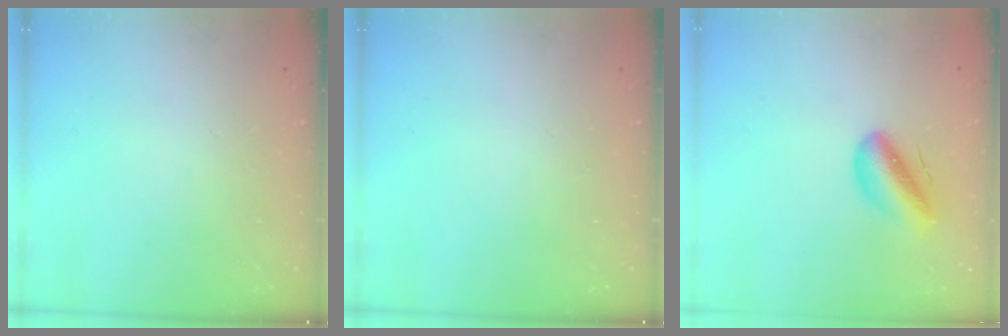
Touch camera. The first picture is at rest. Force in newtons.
{"total": 0.0}
{"total": 9.9, "press": 9.5, "slide": 2.9}